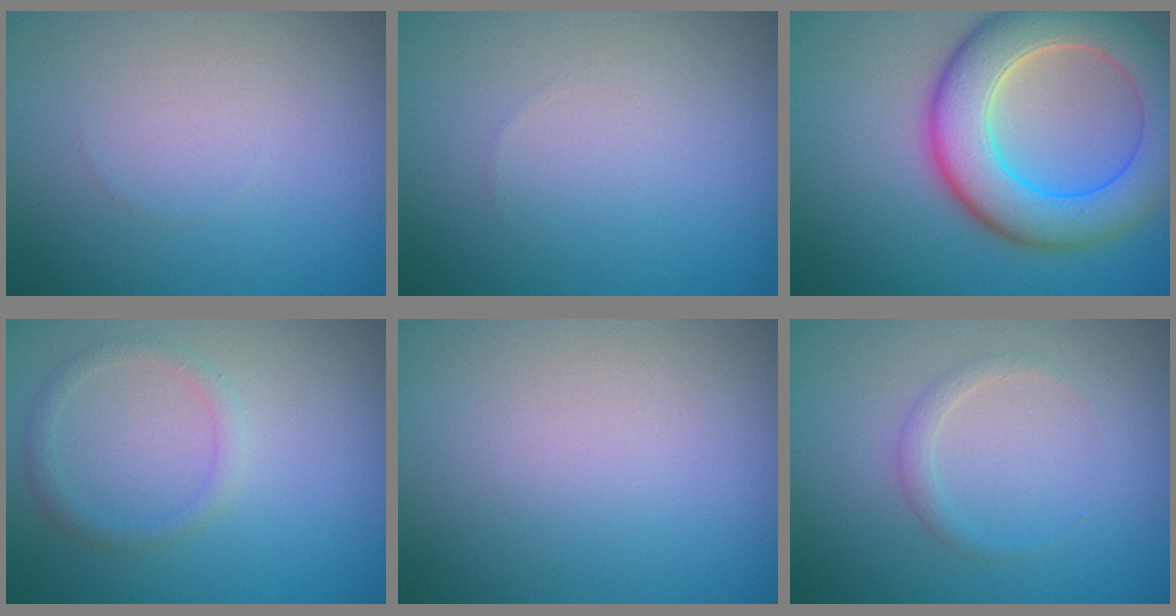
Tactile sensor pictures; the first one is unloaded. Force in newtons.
{"total": 0.0}
{"total": 8.9, "press": 8.9, "slide": 0.6}
{"total": 1.4, "press": 1.4, "slide": 0.2}
{"total": 0.0}
{"total": 1.2, "press": 1.2, "slide": 0.1}